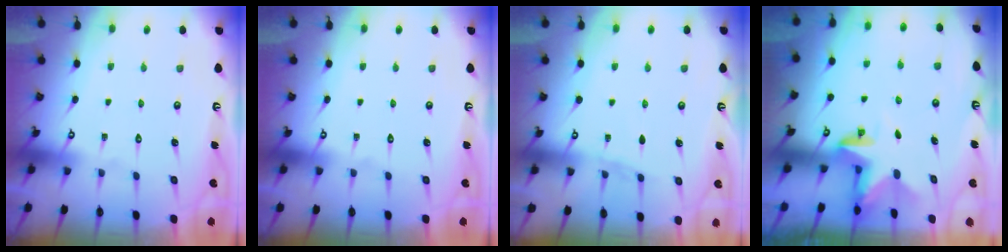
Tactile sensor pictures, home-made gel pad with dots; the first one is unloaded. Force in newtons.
{"total": 0.0}
{"total": 3.7, "press": 3.7, "slide": 0.4}
{"total": 3.0, "press": 3.0, "slide": 0.2}